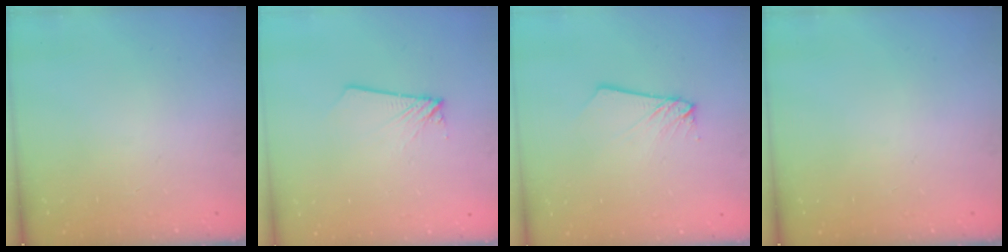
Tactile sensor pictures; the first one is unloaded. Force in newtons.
{"total": 1.8, "press": 1.8, "slide": 0.1}
{"total": 2.6, "press": 2.6, "slide": 0.2}
{"total": 0.0}